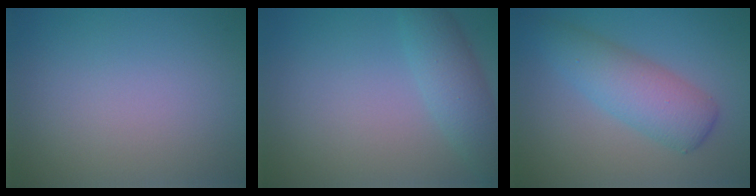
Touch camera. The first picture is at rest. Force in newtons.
{"total": 3.5, "press": 3.5, "slide": 0.1}
{"total": 5.0, "press": 5.0, "slide": 0.2}